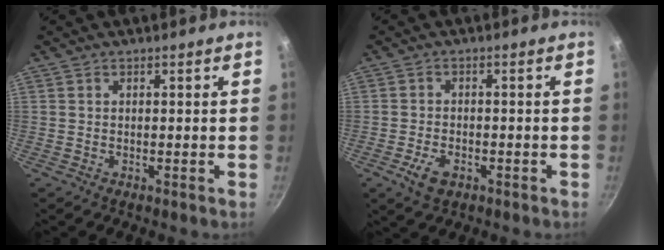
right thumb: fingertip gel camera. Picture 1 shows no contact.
{"total": 4.7, "force": [-2.2, 2.7, 3.2], "torque": [-0.062, 0.011, -0.038]}